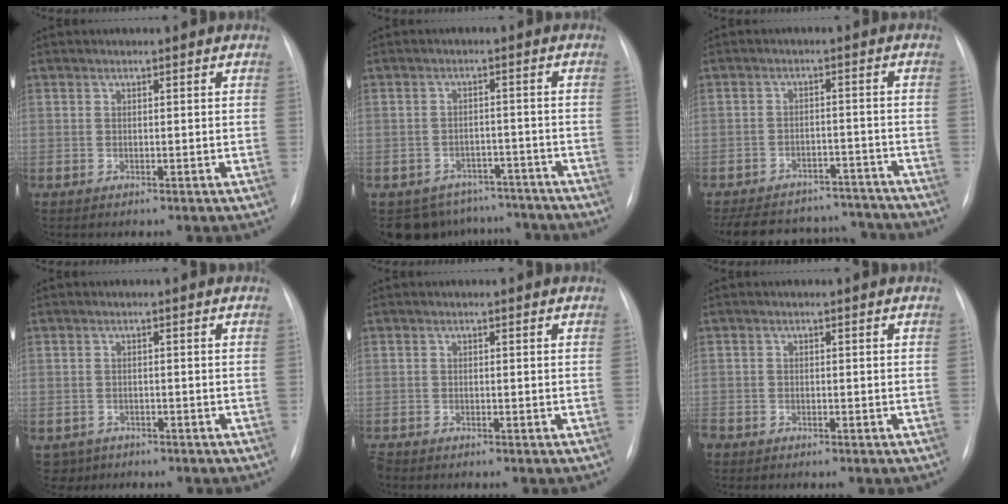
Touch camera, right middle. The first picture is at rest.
{"total": 9.9, "force": [-8.4, 5.2, 0.3], "torque": [0.002, 0.024, -0.103]}
{"total": 18.4, "force": [-16.5, 6.3, 5.1], "torque": [-0.125, 0.010, -0.220]}
{"total": 3.4, "force": [-2.4, 2.3, -0.3], "torque": [0.005, 0.003, -0.040]}
{"total": 1.2, "force": [-1.1, 0.4, 0.3], "torque": [-0.007, -0.003, -0.017]}
{"total": 2.7, "force": [-2.1, 1.6, 0.7], "torque": [-0.016, 0.000, -0.036]}